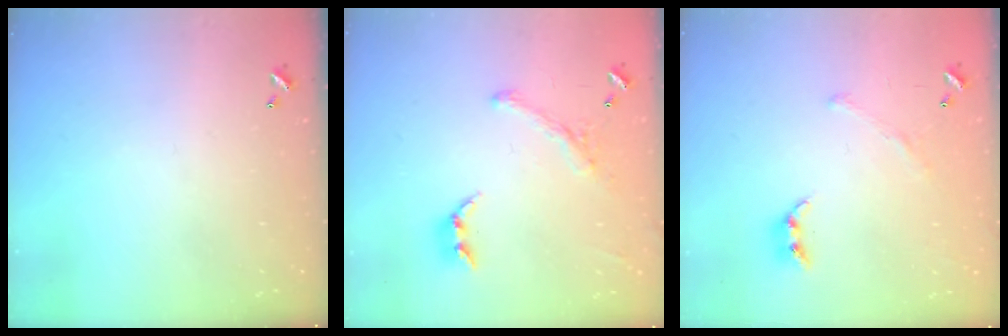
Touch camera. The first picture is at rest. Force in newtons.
{"total": 2.4, "press": 2.0, "slide": 1.3}
{"total": 2.9, "press": 2.7, "slide": 1.0}